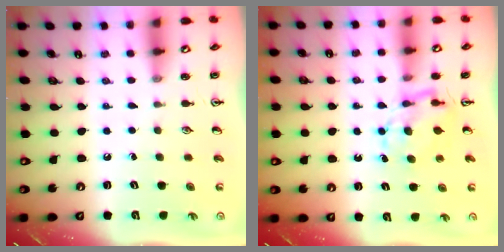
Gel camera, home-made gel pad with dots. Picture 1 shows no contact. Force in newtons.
{"total": 6.3, "press": 6.3, "slide": 0.6}